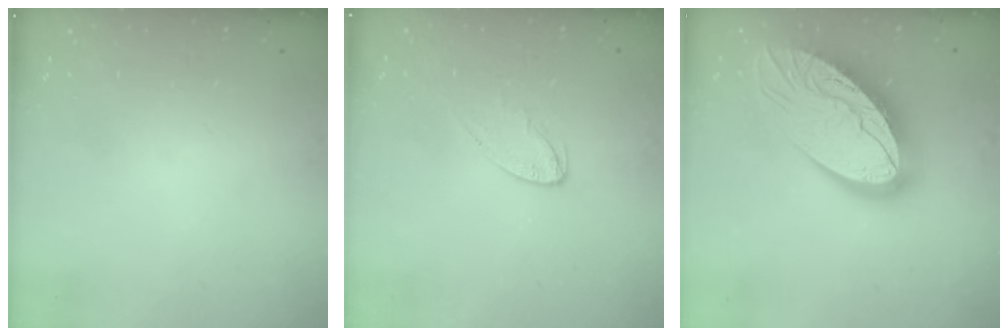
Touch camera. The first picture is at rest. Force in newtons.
{"total": 4.6, "press": 4.6, "slide": 0.3}
{"total": 24.2, "press": 24.1, "slide": 2.4}